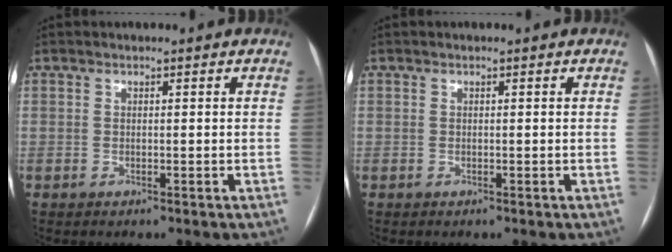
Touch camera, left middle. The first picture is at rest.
{"total": 0.0}